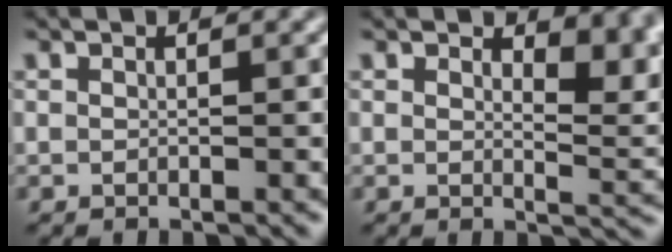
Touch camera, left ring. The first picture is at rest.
{"total": 4.6, "force": [2.5, 2.0, 3.4], "torque": [-0.037, -0.008, 0.033]}